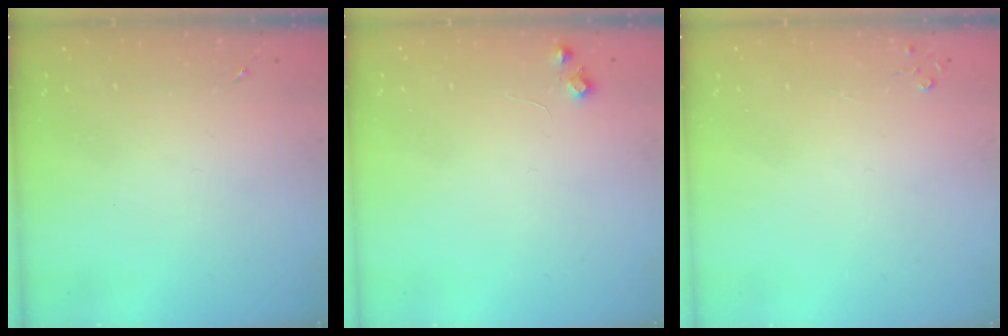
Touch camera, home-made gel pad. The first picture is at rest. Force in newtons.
{"total": 5.7, "press": 5.6, "slide": 0.9}
{"total": 2.7, "press": 2.7, "slide": 0.3}